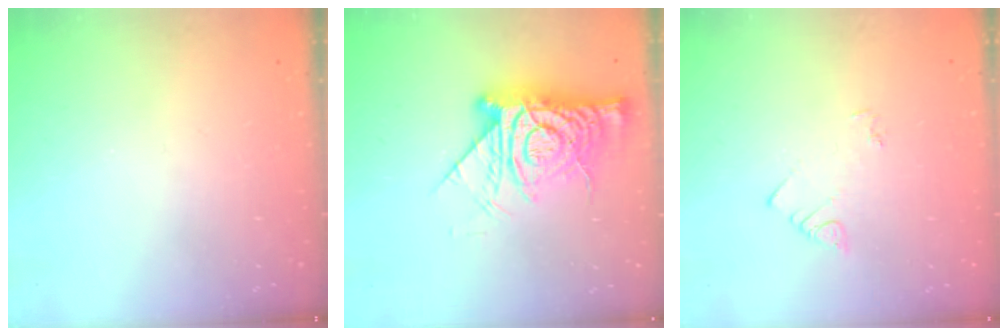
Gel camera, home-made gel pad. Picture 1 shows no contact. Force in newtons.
{"total": 15.0, "press": 15.0, "slide": 1.3}
{"total": 2.9, "press": 2.9, "slide": 0.3}